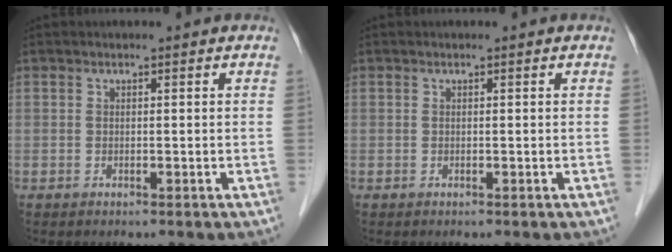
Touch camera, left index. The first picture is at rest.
{"total": 0.0}